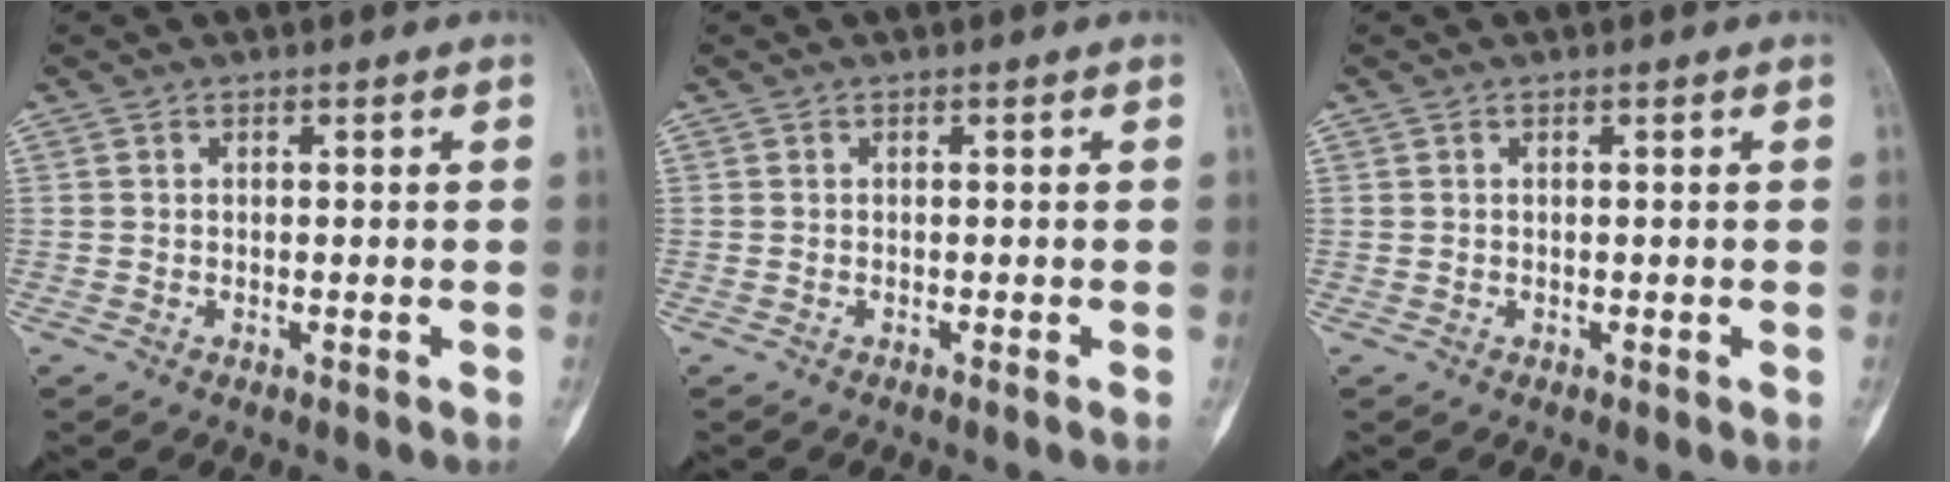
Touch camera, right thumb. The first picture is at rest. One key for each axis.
{"total": 0.0}
{"total": 0.0}